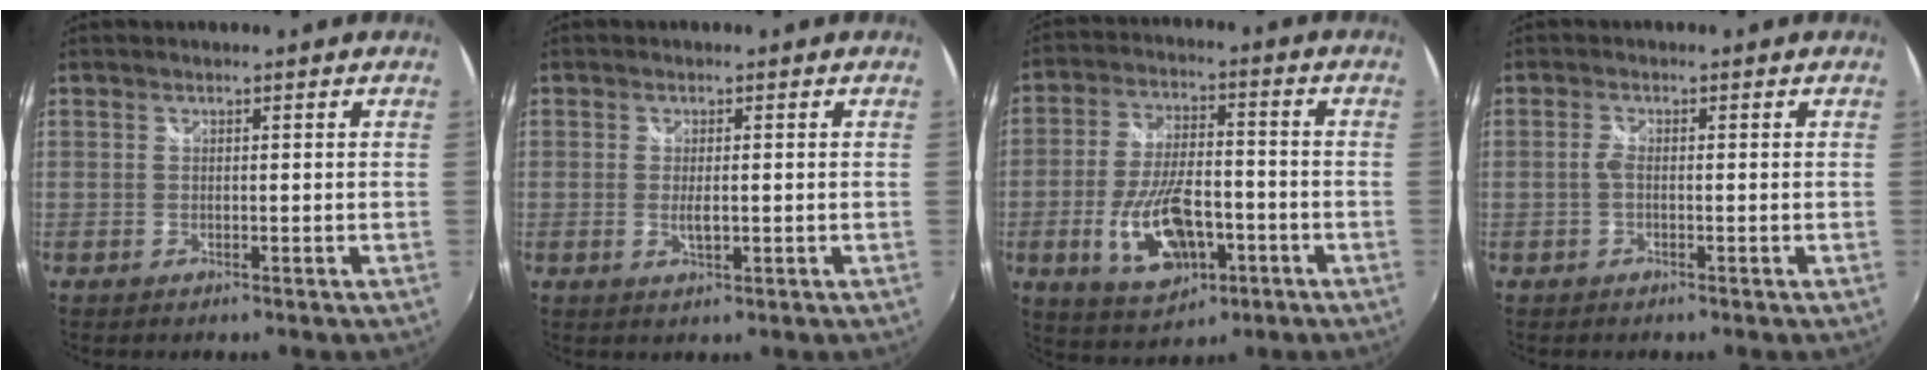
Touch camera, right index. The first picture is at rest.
{"total": 2.6, "force": [-0.3, 0.9, 2.4], "torque": [-0.043, -0.006, -0.002]}
{"total": 13.4, "force": [-4.7, 6.1, 11.0], "torque": [-0.228, -0.009, -0.073]}
{"total": 1.5, "force": [-0.3, 0.5, 1.4], "torque": [-0.029, 0.003, -0.009]}